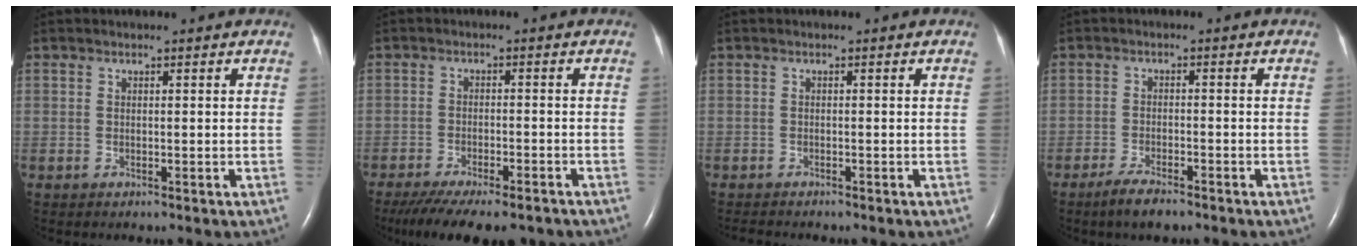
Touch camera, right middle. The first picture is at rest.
{"total": 15.1, "force": [-12.2, 3.9, 8.0], "torque": [-0.155, -0.029, -0.171]}
{"total": 2.5, "force": [-2.3, 0.3, 1.1], "torque": [-0.021, -0.008, -0.029]}
{"total": 4.0, "force": [-3.1, 0.7, 2.5], "torque": [-0.056, -0.006, -0.055]}